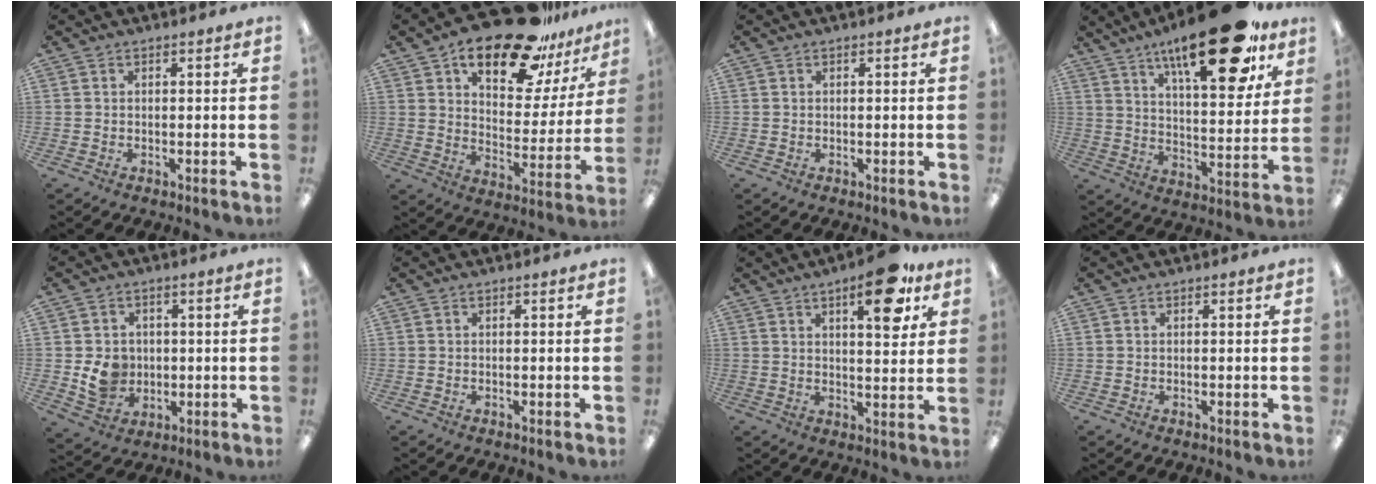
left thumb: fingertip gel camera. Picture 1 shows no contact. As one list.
[{"total": 21.5, "force": [15.6, 8.4, 12.1], "torque": [-0.181, -0.095, 0.263]}, {"total": 0.0}, {"total": 24.6, "force": [15.9, 8.3, 16.9], "torque": [-0.245, -0.091, 0.254]}, {"total": 7.5, "force": [-0.4, 6.9, 3.0], "torque": [-0.054, 0.008, -0.003]}, {"total": 0.0}, {"total": 13.7, "force": [7.6, 5.0, 10.2], "torque": [-0.119, -0.041, 0.116]}, {"total": 0.0}]